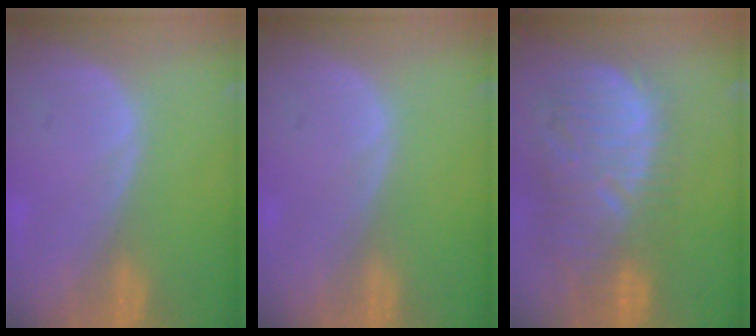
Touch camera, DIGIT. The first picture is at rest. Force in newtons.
{"total": 0.0}
{"total": 12.5, "press": 11.2, "slide": 5.6}